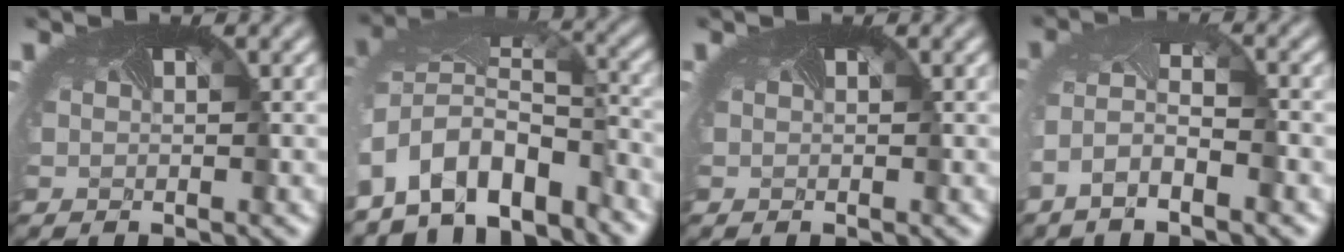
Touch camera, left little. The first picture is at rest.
{"total": 9.8, "force": [-5.7, 5.7, 5.6], "torque": [-0.123, -0.017, -0.094]}
{"total": 0.0}
{"total": 4.7, "force": [-2.7, 1.5, 3.6], "torque": [-0.087, -0.009, -0.051]}